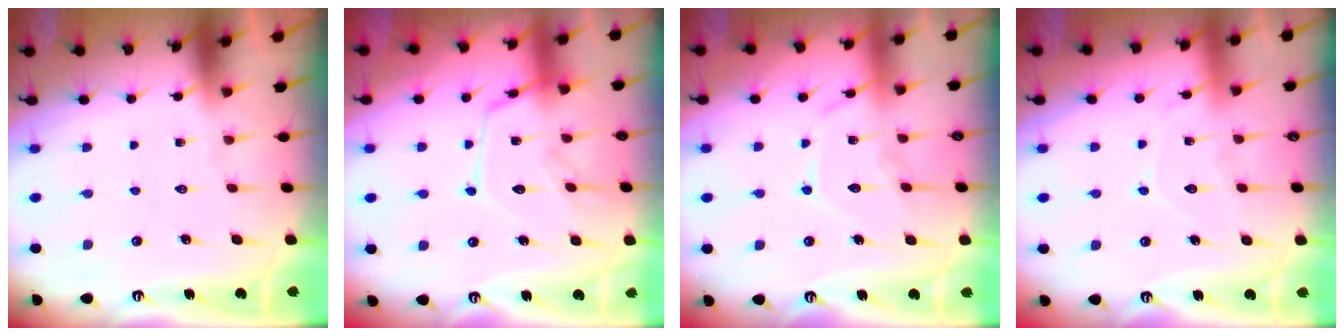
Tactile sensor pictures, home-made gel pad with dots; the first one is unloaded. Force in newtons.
{"total": 13.8, "press": 13.8, "slide": 1.2}
{"total": 11.9, "press": 11.8, "slide": 0.9}
{"total": 8.4, "press": 8.4, "slide": 0.8}